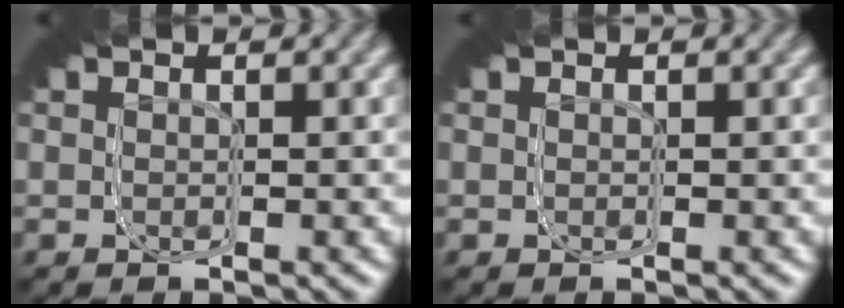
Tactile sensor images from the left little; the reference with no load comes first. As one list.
[{"total": 0.0}]